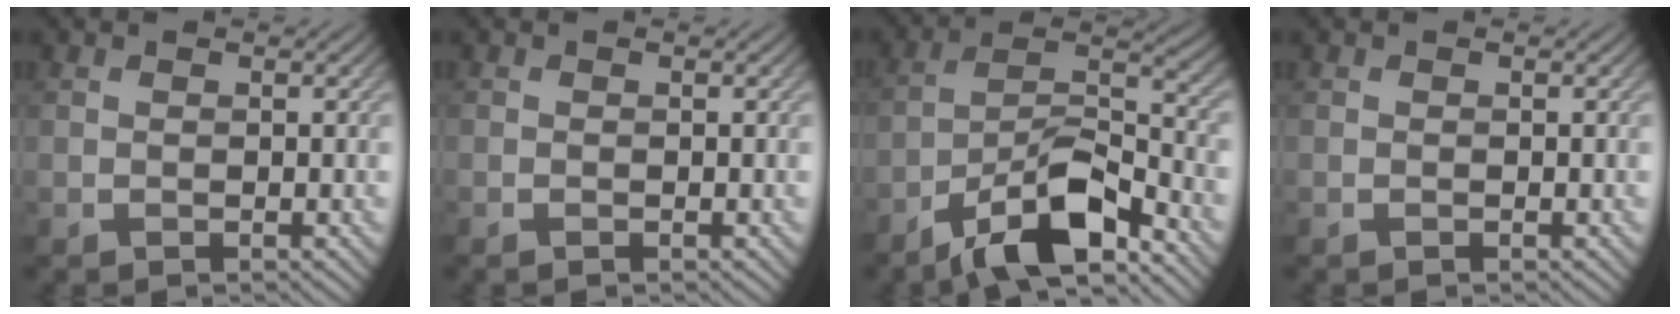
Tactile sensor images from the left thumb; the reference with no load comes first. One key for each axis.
{"total": 0.0}
{"total": 12.0, "fx": -8.3, "fy": 3.3, "fz": 8.0, "tx": -0.134, "ty": 0.008, "tz": -0.164}
{"total": 0.0}